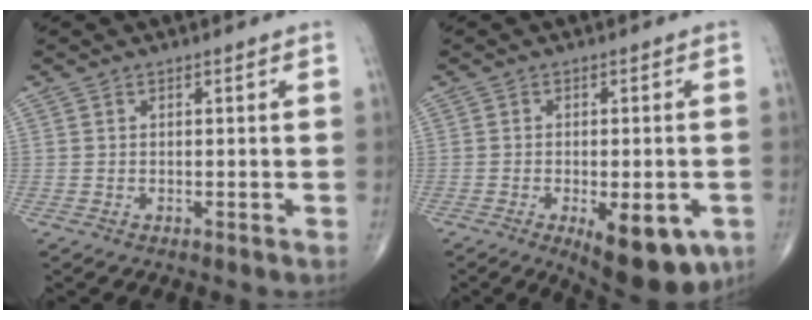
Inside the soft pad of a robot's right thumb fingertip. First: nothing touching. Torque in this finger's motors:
{"motor_torque": [1.65, 1.37, 0.61, -0.76, 0.27]}